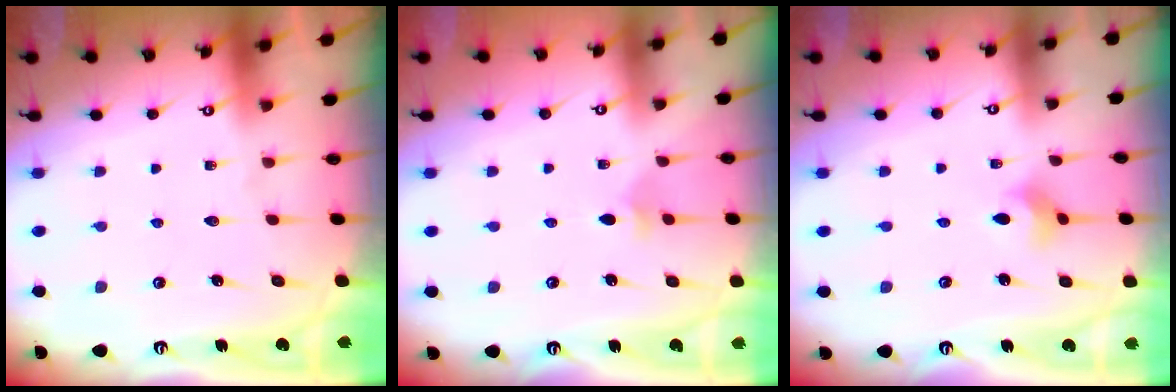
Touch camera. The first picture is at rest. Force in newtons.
{"total": 3.0, "press": 2.9, "slide": 0.7}
{"total": 3.9, "press": 3.8, "slide": 0.8}